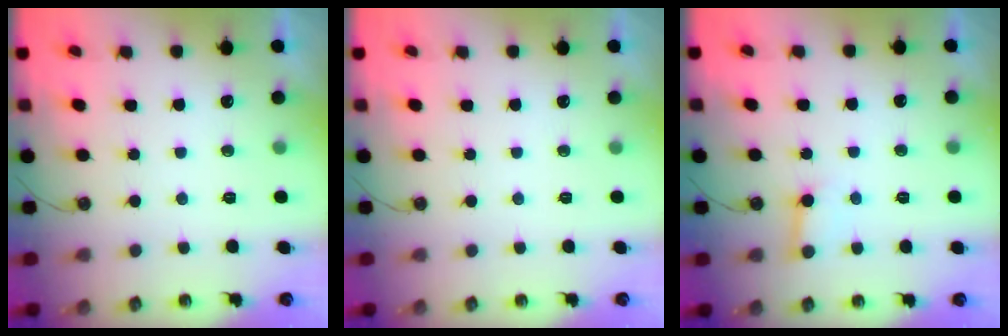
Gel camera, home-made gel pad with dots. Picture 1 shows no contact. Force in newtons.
{"total": 0.0}
{"total": 7.0, "press": 7.0, "slide": 0.6}